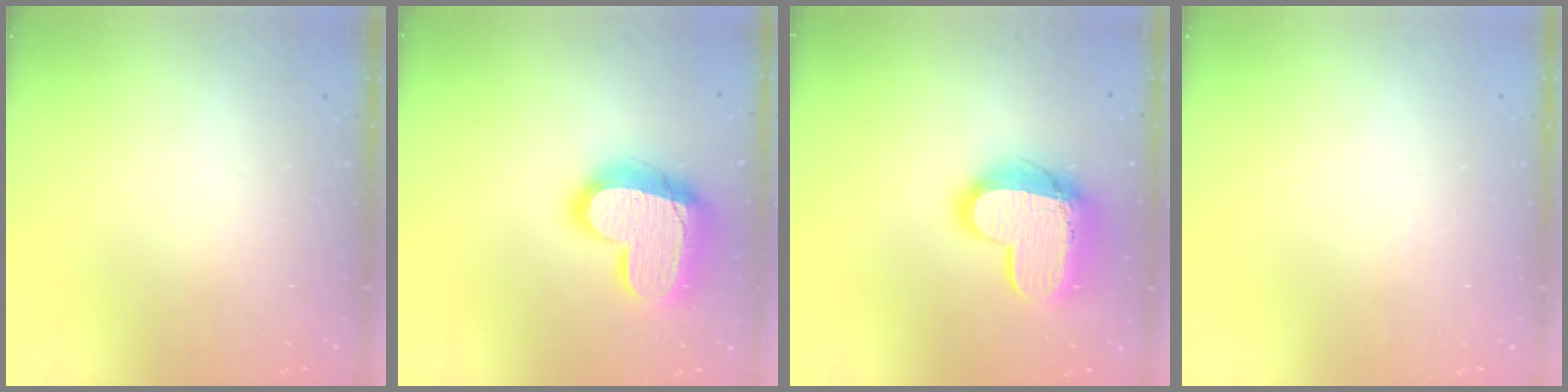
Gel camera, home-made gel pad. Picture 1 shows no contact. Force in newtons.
{"total": 19.3, "press": 19.2, "slide": 1.6}
{"total": 16.2, "press": 16.1, "slide": 1.3}
{"total": 0.0}